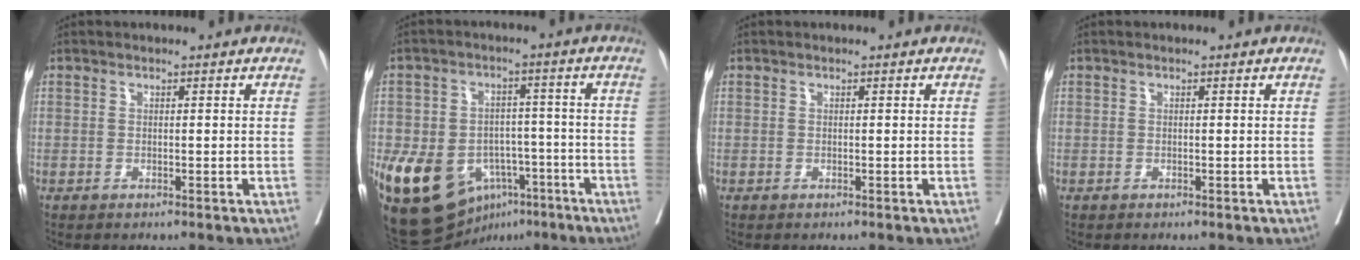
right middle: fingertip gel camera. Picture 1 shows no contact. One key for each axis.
{"total": 16.1, "fx": -7.6, "fy": 11.2, "fz": 8.7, "tx": -0.161, "ty": 0.017, "tz": -0.108}
{"total": 0.0}
{"total": 0.0}